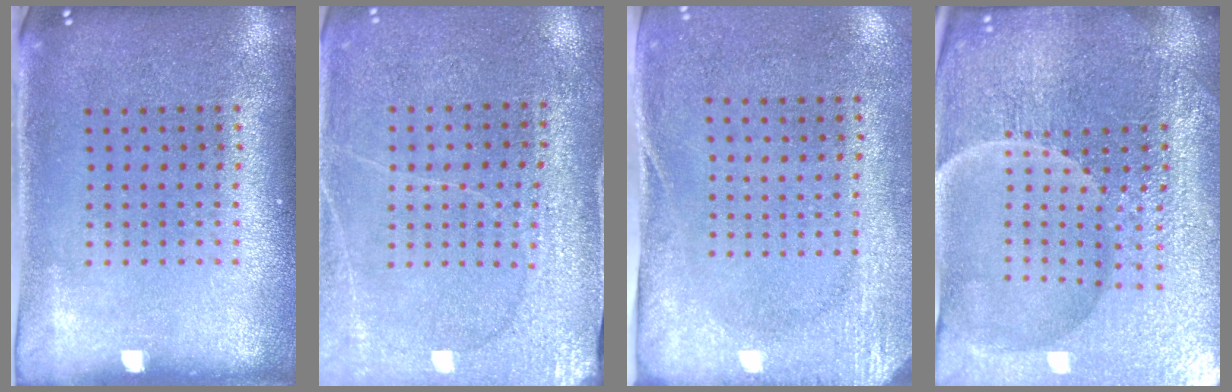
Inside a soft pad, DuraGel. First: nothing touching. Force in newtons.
{"total": 2.7, "press": 2.7, "slide": 0.4}
{"total": 2.7, "press": 2.1, "slide": 1.7}
{"total": 5.6, "press": 5.3, "slide": 1.9}